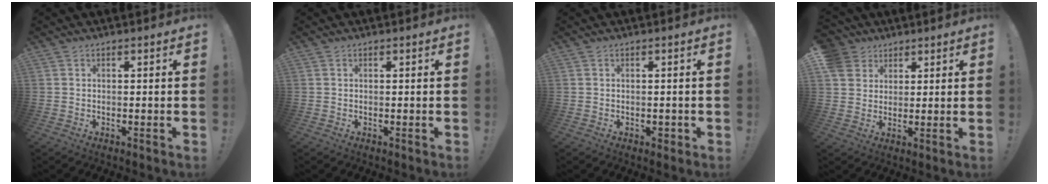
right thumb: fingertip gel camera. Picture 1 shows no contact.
{"total": 0.0}
{"total": 1.1, "force": [-0.3, 0.9, 0.6], "torque": [-0.004, 0.002, -0.006]}
{"total": 6.4, "force": [3.6, 5.2, 1.1], "torque": [-0.025, -0.021, 0.073]}